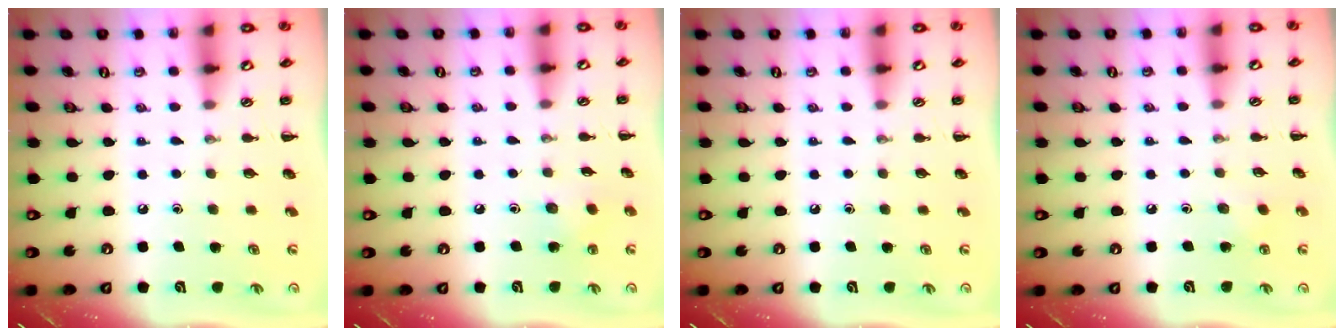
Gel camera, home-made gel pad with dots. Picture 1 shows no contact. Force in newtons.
{"total": 6.2, "press": 6.1, "slide": 1.2}
{"total": 0.0}
{"total": 2.5, "press": 2.3, "slide": 0.7}